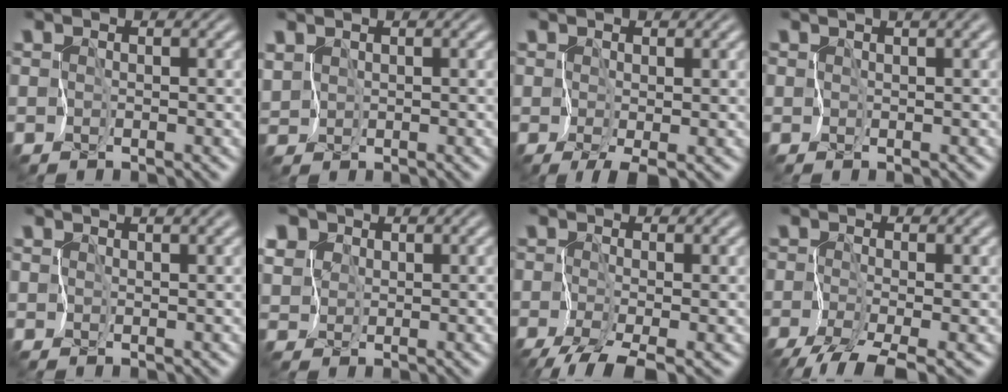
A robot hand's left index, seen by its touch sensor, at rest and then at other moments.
{"total": 1.4, "force": [0.7, 1.1, 0.6], "torque": [-0.020, -0.001, 0.014]}
{"total": 1.9, "force": [0.2, 0.9, 1.7], "torque": [-0.029, -0.002, 0.007]}
{"total": 3.9, "force": [2.3, 1.1, 3.0], "torque": [-0.040, 0.016, 0.031]}
{"total": 2.8, "force": [1.9, 0.8, 1.9], "torque": [-0.024, 0.016, 0.025]}
{"total": 4.2, "force": [2.2, 3.4, 1.3], "torque": [-0.057, 0.016, 0.038]}
{"total": 3.5, "force": [-2.5, 0.5, 2.4], "torque": [-0.038, -0.004, -0.049]}
{"total": 3.7, "force": [-2.7, 0.4, 2.6], "torque": [-0.040, -0.005, -0.054]}